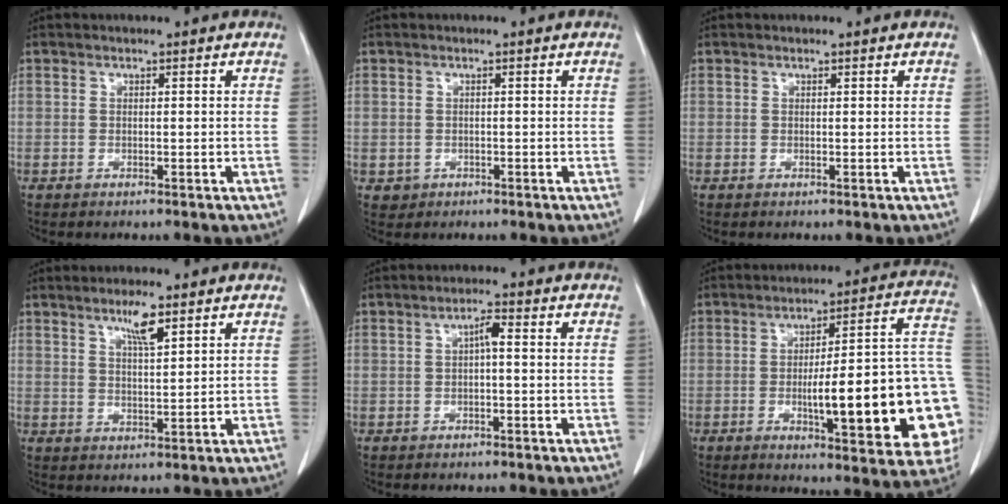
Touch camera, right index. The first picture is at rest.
{"total": 1.7, "force": [-0.4, 1.7, 0.1], "torque": [-0.002, 0.005, -0.001]}
{"total": 0.0}
{"total": 4.3, "force": [2.7, 0.4, 3.2], "torque": [-0.059, -0.002, 0.049]}
{"total": 2.2, "force": [0.1, 0.4, 2.1], "torque": [-0.037, 0.005, 0.001]}
{"total": 23.3, "force": [-4.5, 4.2, 22.4], "torque": [-0.208, 0.028, -0.047]}